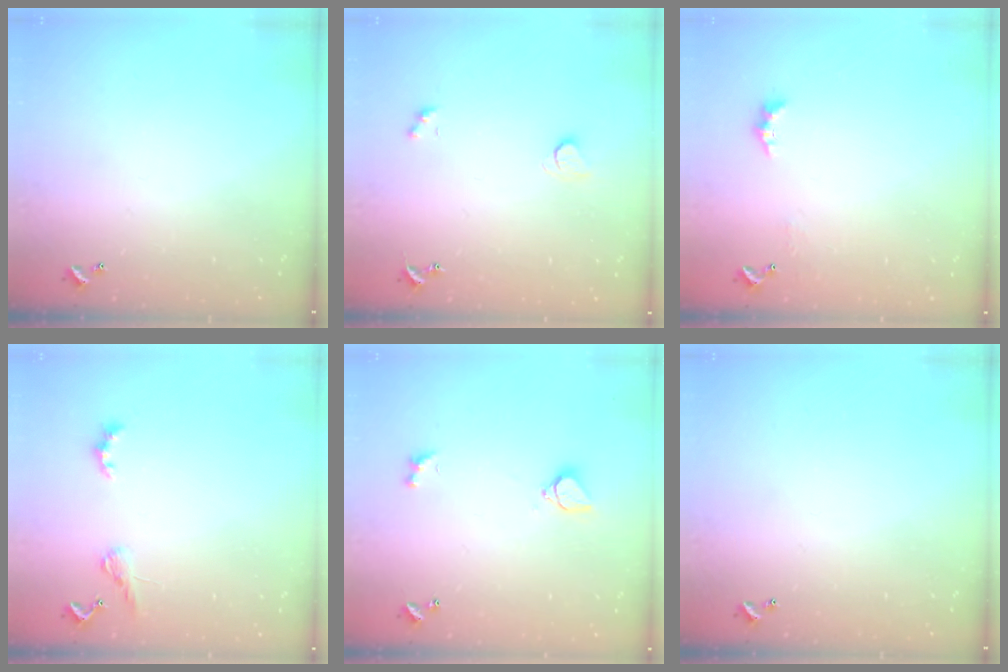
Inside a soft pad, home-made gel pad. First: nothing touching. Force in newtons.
{"total": 1.9, "press": 1.9, "slide": 0.5}
{"total": 2.2, "press": 2.1, "slide": 0.7}
{"total": 1.9, "press": 1.8, "slide": 0.5}
{"total": 3.0, "press": 2.9, "slide": 0.8}
{"total": 0.0}